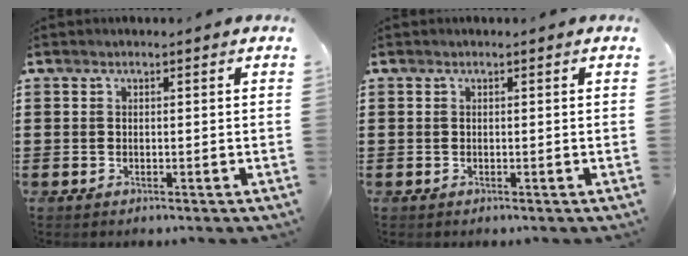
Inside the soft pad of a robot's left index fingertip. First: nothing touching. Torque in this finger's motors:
{"motor_torque": [0.03, 0.00, -0.02, -0.01]}